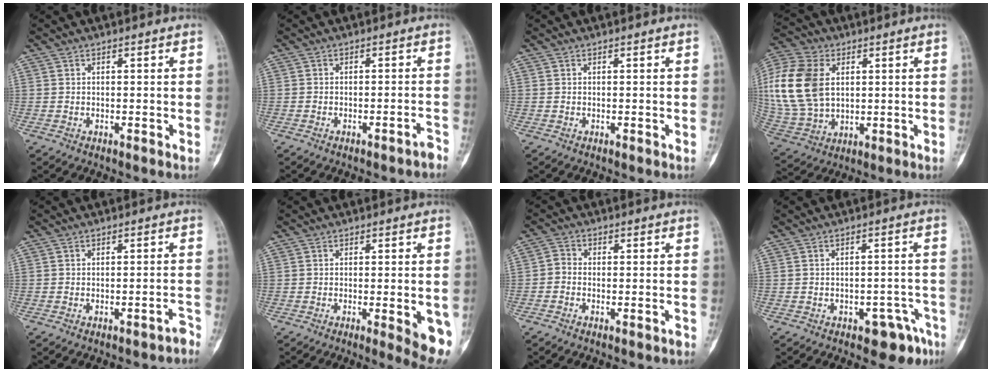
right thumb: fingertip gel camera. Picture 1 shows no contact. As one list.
[{"total": 2.0, "force": [-1.7, 0.4, 0.9], "torque": [-0.008, 0.023, -0.022]}, {"total": 0.0}, {"total": 20.0, "force": [3.6, 13.8, 14.1], "torque": [-0.310, -0.007, 0.074]}, {"total": 2.4, "force": [-2.1, 0.8, 0.9], "torque": [-0.001, 0.030, -0.027]}, {"total": 8.9, "force": [-2.6, 2.3, 8.2], "torque": [-0.084, -0.011, -0.028]}, {"total": 2.8, "force": [-1.7, 1.8, 1.4], "torque": [-0.020, 0.018, -0.032]}, {"total": 6.7, "force": [-4.2, 3.6, 3.8], "torque": [-0.020, 0.037, -0.049]}]